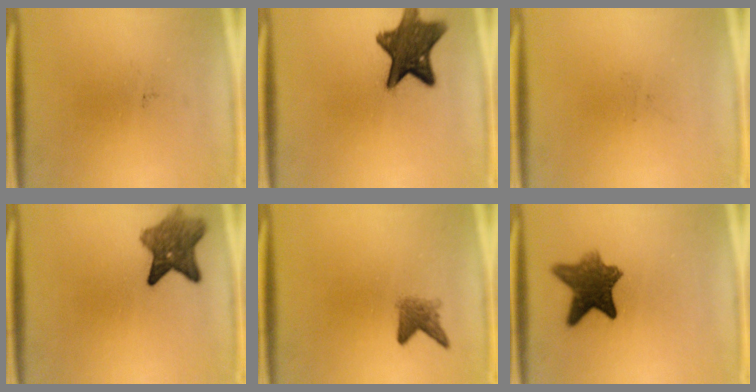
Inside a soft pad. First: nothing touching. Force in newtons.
{"total": 11.7}
{"total": 0.0}
{"total": 6.7}
{"total": 2.6}
{"total": 8.7}